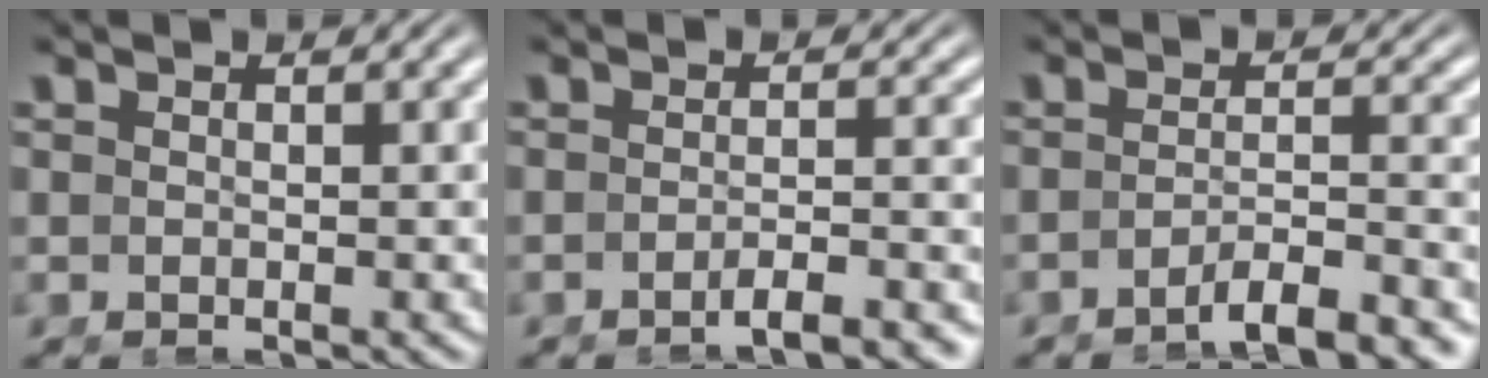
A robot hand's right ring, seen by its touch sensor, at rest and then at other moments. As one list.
[{"total": 3.0, "force": [-2.6, -0.2, 1.5], "torque": [-0.017, -0.001, -0.046]}, {"total": 4.5, "force": [-3.9, 0.1, 2.3], "torque": [-0.026, -0.012, -0.062]}]